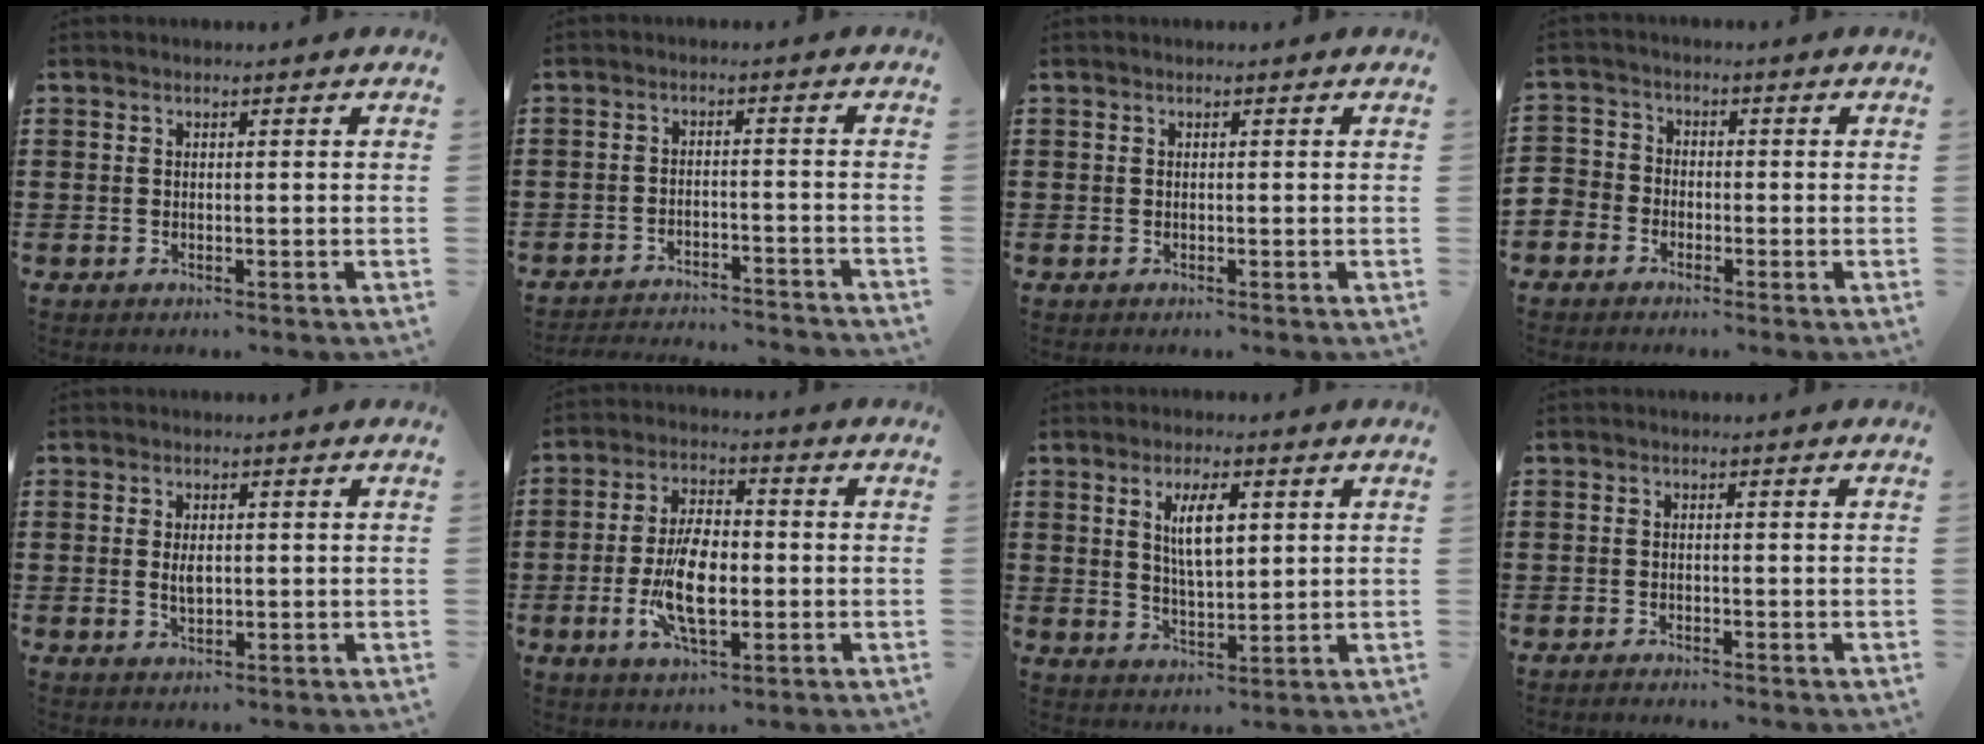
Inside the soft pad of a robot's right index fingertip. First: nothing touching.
{"total": 3.3, "force": [-3.2, -0.1, 0.2], "torque": [-0.009, 0.000, -0.070]}
{"total": 0.0}
{"total": 3.1, "force": [-2.3, 2.0, -0.1], "torque": [-0.018, 0.002, -0.054]}
{"total": 2.7, "force": [0.1, 1.3, 2.3], "torque": [-0.047, 0.003, 0.002]}
{"total": 9.7, "force": [-1.7, 4.4, 8.4], "torque": [-0.184, -0.005, -0.034]}
{"total": 6.1, "force": [1.8, 2.1, 5.4], "torque": [-0.097, 0.000, 0.026]}
{"total": 0.9, "force": [-0.9, -0.1, 0.0], "torque": [-0.001, -0.002, -0.019]}